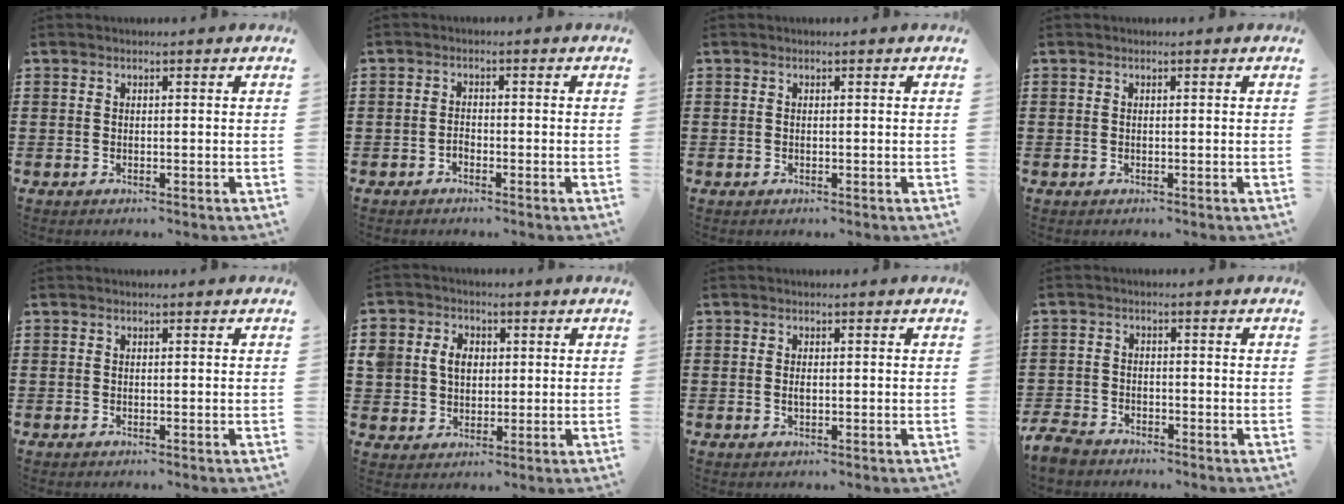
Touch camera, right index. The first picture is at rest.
{"total": 1.2, "force": [-0.9, 0.7, 0.4], "torque": [-0.011, -0.002, -0.017]}
{"total": 0.0}
{"total": 0.0}
{"total": 0.0}
{"total": 5.1, "force": [0.8, 4.4, 2.5], "torque": [-0.071, 0.013, 0.011]}
{"total": 1.0, "force": [-0.1, 0.5, 0.9], "torque": [-0.018, 0.003, -0.003]}
{"total": 3.5, "force": [-3.3, 1.0, 0.5], "torque": [-0.026, -0.002, -0.074]}